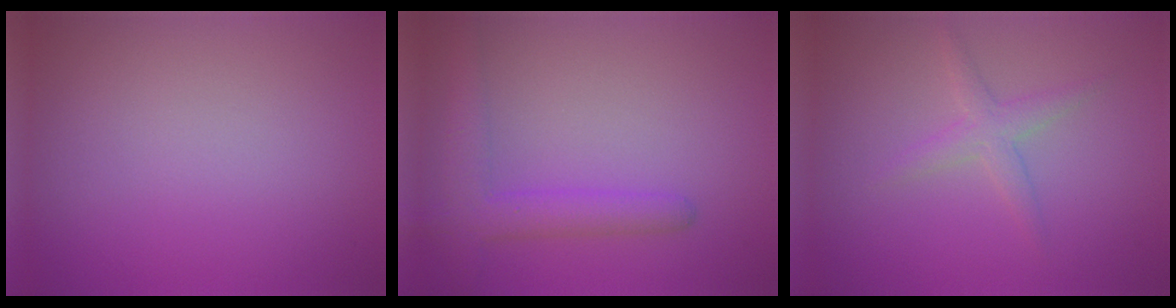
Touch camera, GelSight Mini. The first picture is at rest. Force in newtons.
{"total": 3.5, "press": 3.5, "slide": 0.2}
{"total": 2.0, "press": 2.0, "slide": 0.1}